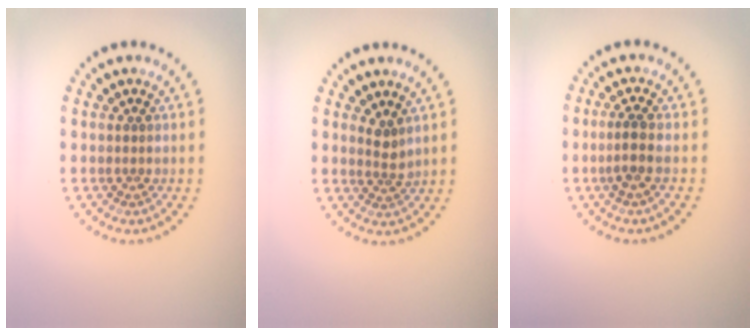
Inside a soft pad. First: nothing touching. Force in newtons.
{"total": 1.6, "press": 1.1, "slide": 1.1}
{"total": 1.9, "press": 1.4, "slide": 1.3}